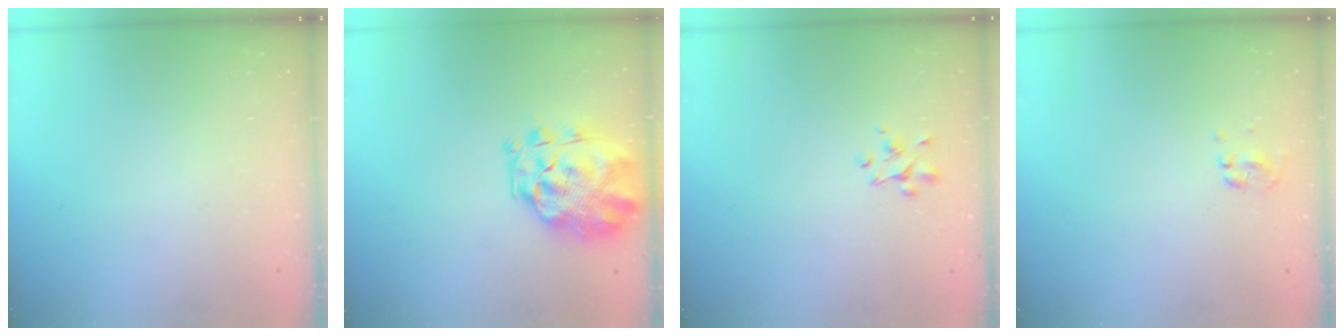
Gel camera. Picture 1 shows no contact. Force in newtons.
{"total": 3.7, "press": 3.3, "slide": 1.6}
{"total": 3.2, "press": 3.1, "slide": 1.0}
{"total": 1.1, "press": 1.0, "slide": 0.5}